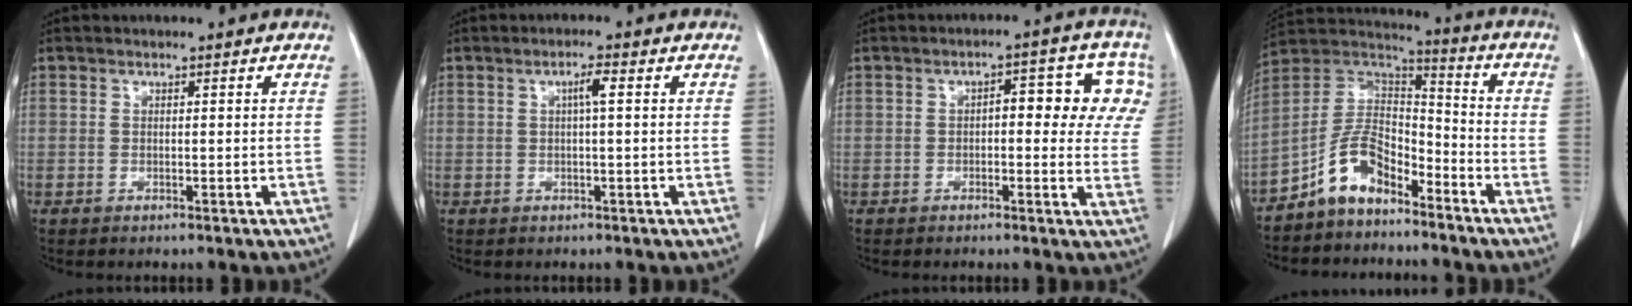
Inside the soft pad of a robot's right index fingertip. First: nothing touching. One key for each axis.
{"total": 2.2, "fx": 0.5, "fy": 0.2, "fz": 2.2, "tx": -0.035, "ty": 0.005, "tz": 0.007}
{"total": 10.4, "fx": 2.3, "fy": 4.8, "fz": 8.9, "tx": -0.101, "ty": 0.034, "tz": 0.025}
{"total": 9.9, "fx": -6.8, "fy": 4.9, "fz": 5.4, "tx": -0.107, "ty": 0.034, "tz": -0.133}